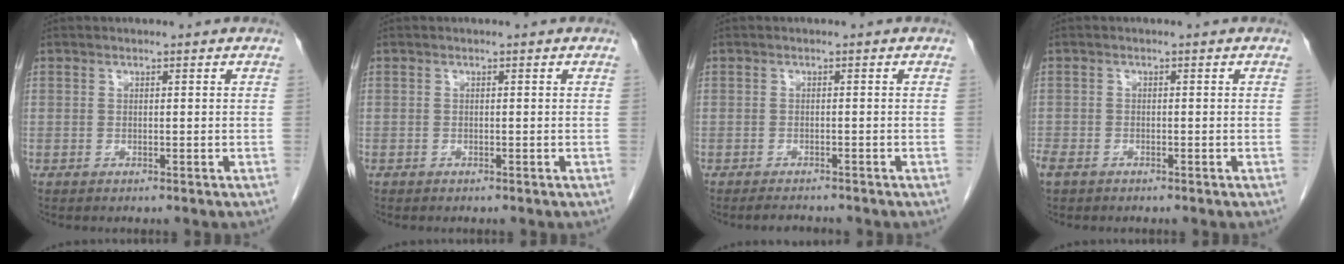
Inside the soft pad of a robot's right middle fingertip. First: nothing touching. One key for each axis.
{"total": 0.0}
{"total": 2.1, "fx": -2.0, "fy": 0.3, "fz": 0.6, "tx": -0.013, "ty": -0.007, "tz": -0.028}
{"total": 3.1, "fx": -2.2, "fy": 1.6, "fz": 1.5, "tx": -0.034, "ty": -0.007, "tz": -0.036}